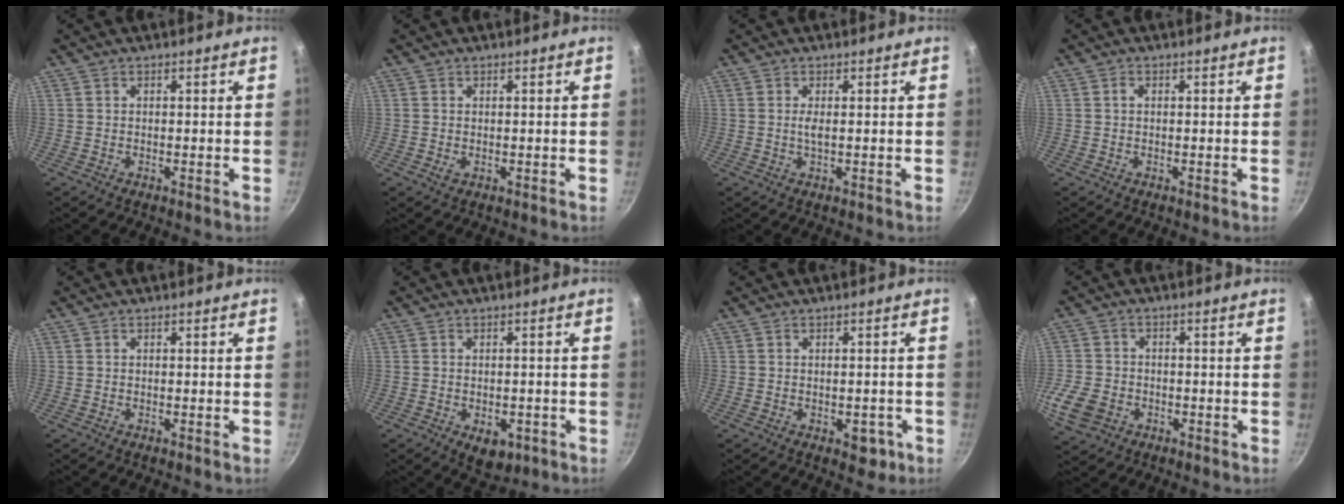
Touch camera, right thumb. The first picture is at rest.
{"total": 0.8, "force": [0.0, 0.6, 0.6], "torque": [-0.010, -0.002, 0.000]}
{"total": 1.6, "force": [0.2, 0.4, 1.6], "torque": [-0.035, -0.002, 0.004]}
{"total": 0.9, "force": [0.2, 0.6, 0.6], "torque": [-0.011, 0.005, 0.002]}
{"total": 0.0}
{"total": 5.6, "force": [-2.1, 3.6, 3.8], "torque": [-0.031, 0.009, -0.016]}
{"total": 3.9, "force": [-1.4, 2.4, 2.7], "torque": [-0.014, 0.012, -0.009]}
{"total": 9.1, "force": [-3.1, 7.2, 4.7], "torque": [-0.103, 0.016, -0.057]}